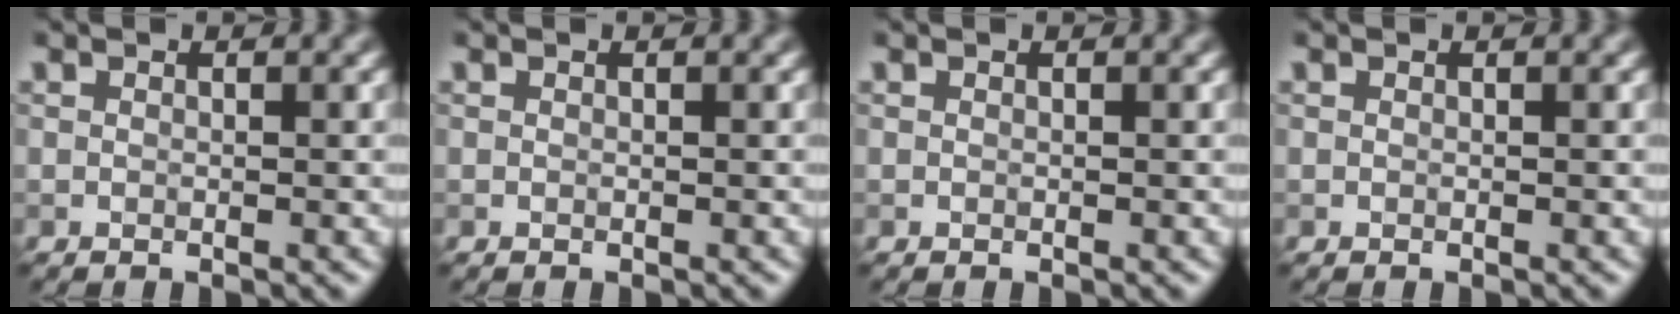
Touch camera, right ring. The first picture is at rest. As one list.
[{"total": 0.0}, {"total": 0.0}, {"total": 0.0}]